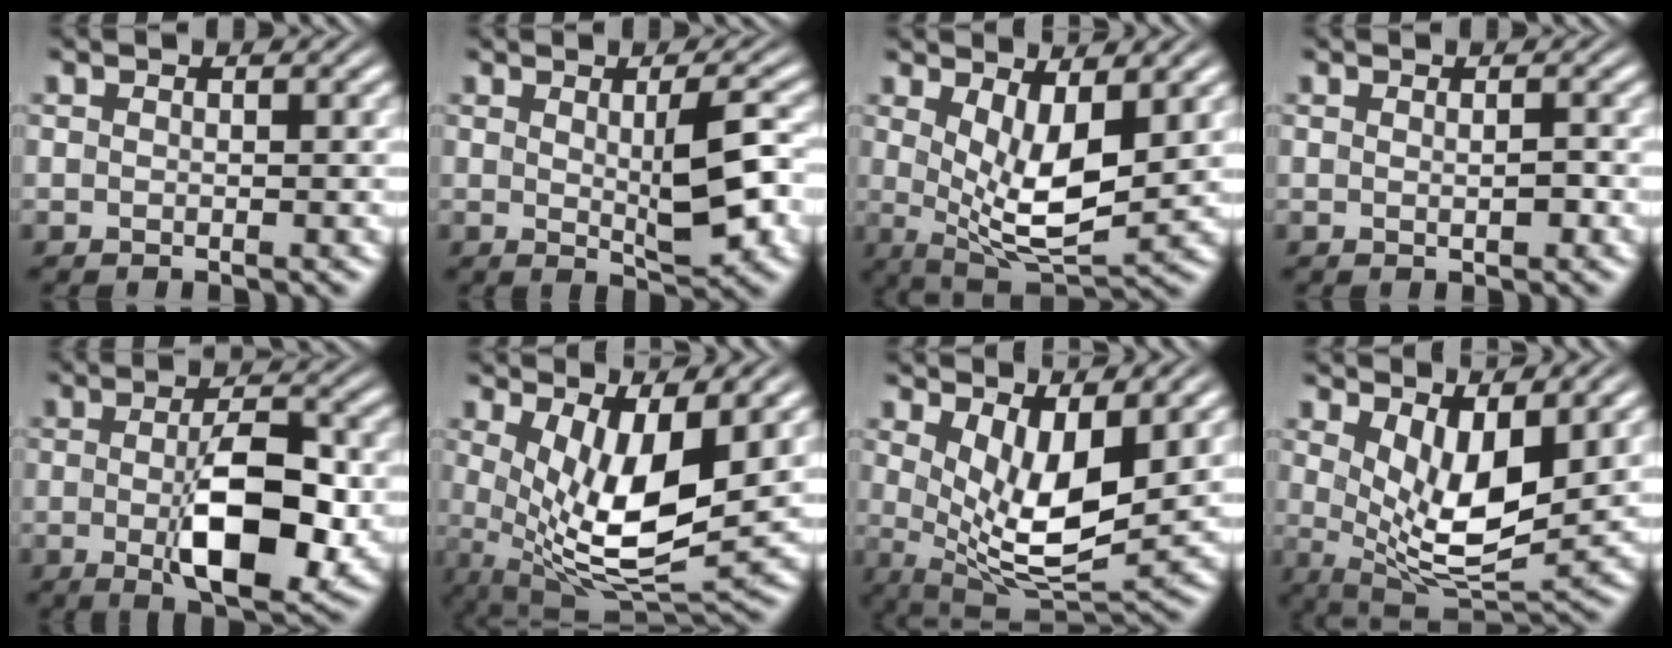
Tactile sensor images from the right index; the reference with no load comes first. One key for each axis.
{"total": 4.2, "fx": 0.0, "fy": 0.6, "fz": 4.1, "tx": -0.058, "ty": -0.010, "tz": 0.008}
{"total": 7.5, "fx": 0.7, "fy": 3.5, "fz": 6.6, "tx": -0.102, "ty": -0.034, "tz": 0.026}
{"total": 0.8, "fx": -0.3, "fy": 0.1, "fz": 0.7, "tx": -0.012, "ty": -0.006, "tz": -0.004}
{"total": 8.2, "fx": -1.5, "fy": 3.0, "fz": 7.5, "tx": -0.120, "ty": -0.018, "tz": -0.018}
{"total": 10.0, "fx": 0.4, "fy": 4.9, "fz": 8.8, "tx": -0.155, "ty": -0.041, "tz": 0.028}
{"total": 9.3, "fx": 1.0, "fy": 4.9, "fz": 7.9, "tx": -0.134, "ty": -0.039, "tz": 0.034}
{"total": 8.6, "fx": 1.3, "fy": 4.5, "fz": 7.3, "tx": -0.120, "ty": -0.035, "tz": 0.036}